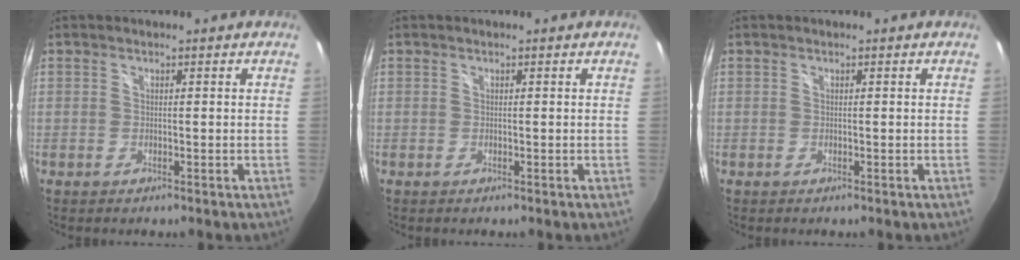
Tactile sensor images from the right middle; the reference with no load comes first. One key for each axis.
{"total": 0.0}
{"total": 0.0}